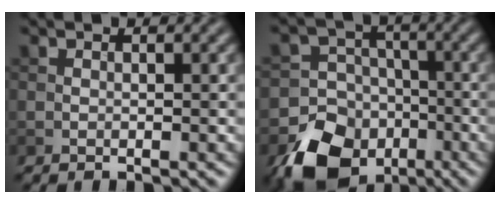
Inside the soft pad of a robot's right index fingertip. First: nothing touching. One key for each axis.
{"total": 11.6, "fx": -6.4, "fy": 8.7, "fz": 4.0, "tx": -0.072, "ty": -0.028, "tz": -0.122}